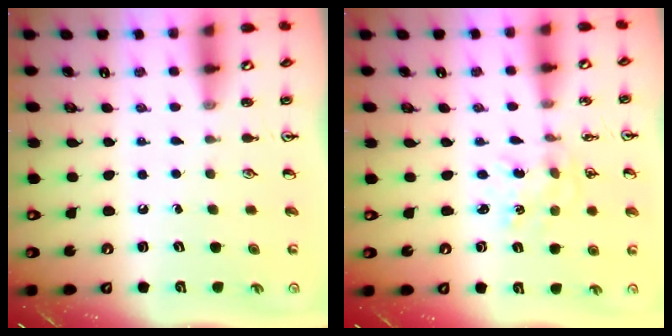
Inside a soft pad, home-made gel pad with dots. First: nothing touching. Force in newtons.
{"total": 1.5, "press": 1.4, "slide": 0.4}